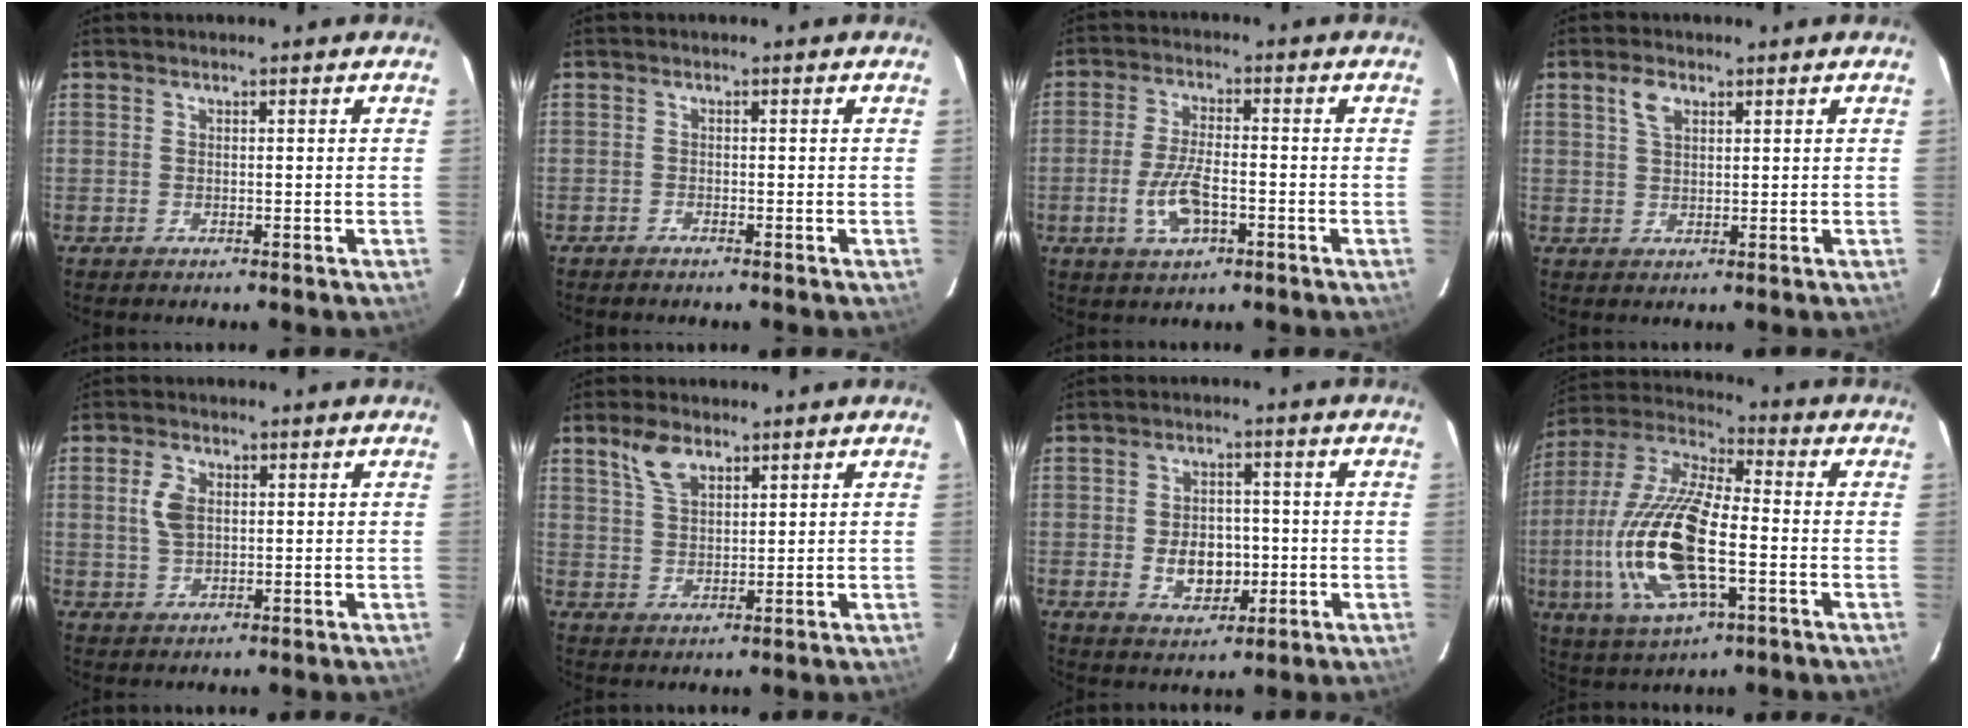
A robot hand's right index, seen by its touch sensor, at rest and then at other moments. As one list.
[{"total": 0.6, "force": [-0.6, 0.1, 0.0], "torque": [-0.006, 0.001, -0.014]}, {"total": 7.9, "force": [-2.7, 3.3, 6.6], "torque": [-0.141, -0.003, -0.049]}, {"total": 3.2, "force": [1.6, 1.9, 2.1], "torque": [-0.040, 0.007, 0.030]}, {"total": 4.8, "force": [1.0, 3.1, 3.6], "torque": [-0.073, 0.006, 0.021]}, {"total": 5.7, "force": [3.6, 2.9, 3.4], "torque": [-0.065, 0.011, 0.073]}, {"total": 6.9, "force": [-1.0, 5.3, 4.3], "torque": [-0.082, 0.002, -0.004]}, {"total": 20.8, "force": [-4.4, 8.0, 18.7], "torque": [-0.397, -0.010, -0.084]}]